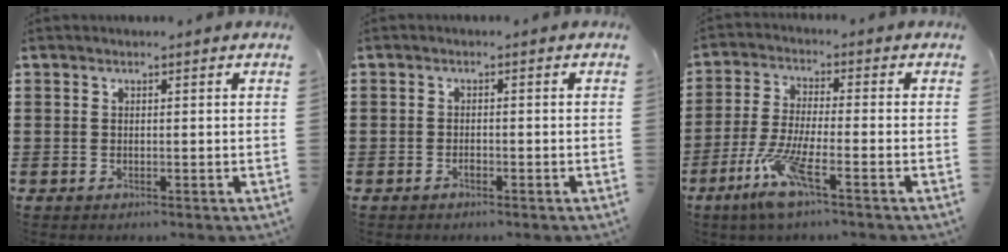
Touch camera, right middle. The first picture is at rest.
{"total": 0.9, "force": [-0.7, 0.3, 0.5], "torque": [-0.014, -0.002, -0.013]}
{"total": 8.0, "force": [-4.4, 1.3, 6.6], "torque": [-0.143, -0.010, -0.083]}